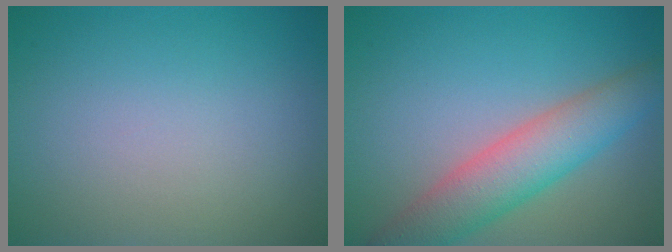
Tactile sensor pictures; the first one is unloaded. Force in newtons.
{"total": 5.8, "press": 5.8, "slide": 0.1}